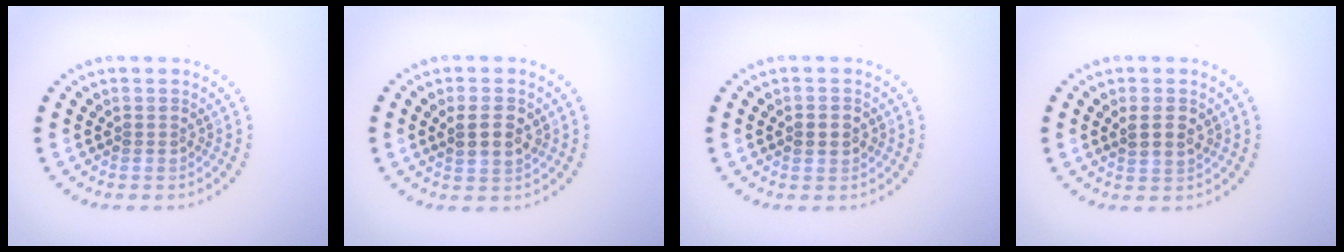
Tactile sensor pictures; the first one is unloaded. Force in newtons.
{"total": 2.8, "press": 2.8, "slide": 0.6}
{"total": 2.1, "press": 2.1, "slide": 0.1}
{"total": 2.2, "press": 2.1, "slide": 0.6}